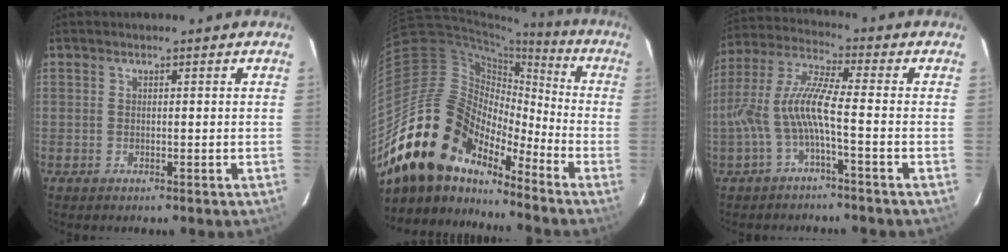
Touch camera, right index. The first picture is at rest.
{"total": 19.8, "force": [-15.0, 9.4, 8.8], "torque": [-0.167, 0.007, -0.286]}
{"total": 9.4, "force": [-3.0, 0.8, 8.9], "torque": [-0.198, 0.009, -0.055]}